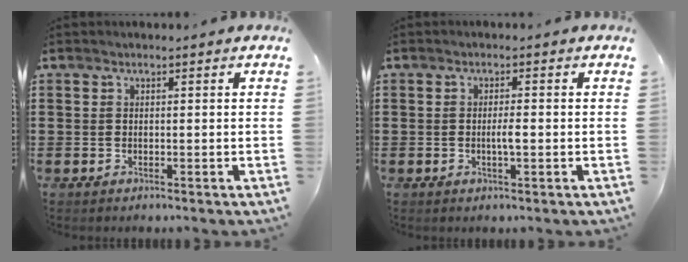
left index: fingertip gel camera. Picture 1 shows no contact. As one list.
[{"total": 2.2, "force": [-0.4, 0.4, 2.1], "torque": [-0.040, 0.001, -0.008]}]